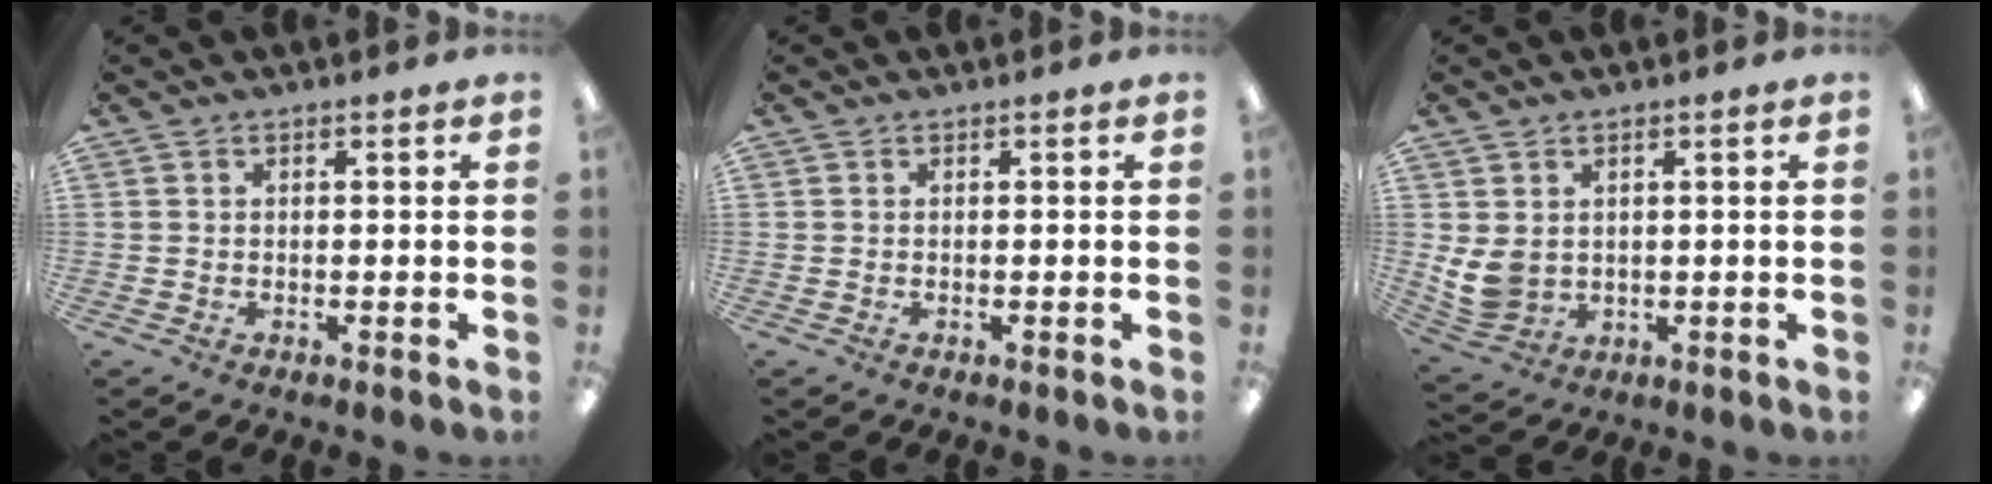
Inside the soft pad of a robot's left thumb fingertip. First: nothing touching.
{"total": 0.0}
{"total": 6.4, "force": [1.8, 4.9, 3.7], "torque": [-0.090, -0.004, 0.038]}